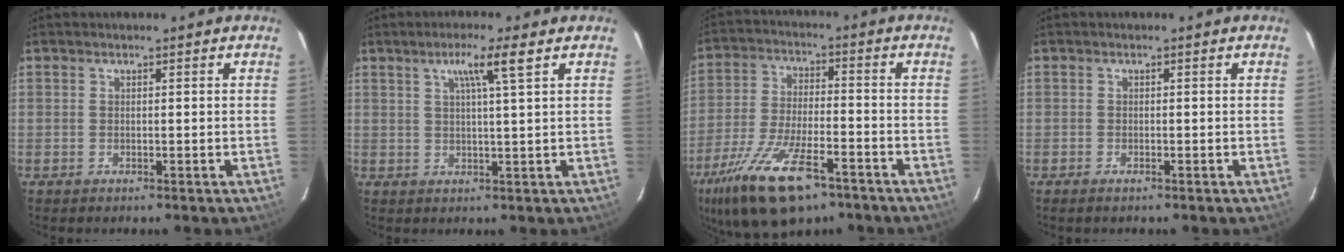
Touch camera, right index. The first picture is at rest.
{"total": 5.1, "force": [2.6, -0.6, 4.4], "torque": [-0.075, 0.005, 0.044]}
{"total": 16.8, "force": [-10.7, 6.3, 11.3], "torque": [-0.240, -0.036, -0.191]}
{"total": 0.9, "force": [-0.7, 0.3, 0.5], "torque": [-0.010, -0.003, -0.015]}